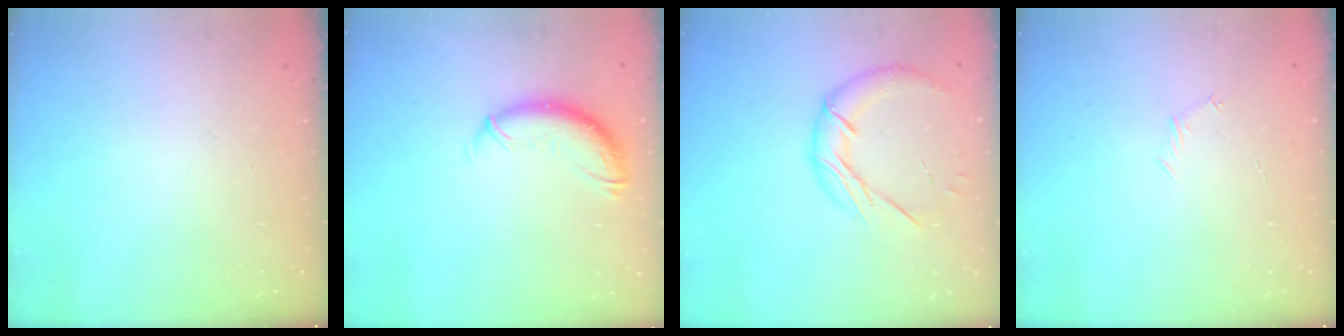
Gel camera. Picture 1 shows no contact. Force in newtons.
{"total": 10.4, "press": 10.3, "slide": 0.9}
{"total": 13.0, "press": 12.9, "slide": 1.2}
{"total": 3.9, "press": 3.7, "slide": 1.0}